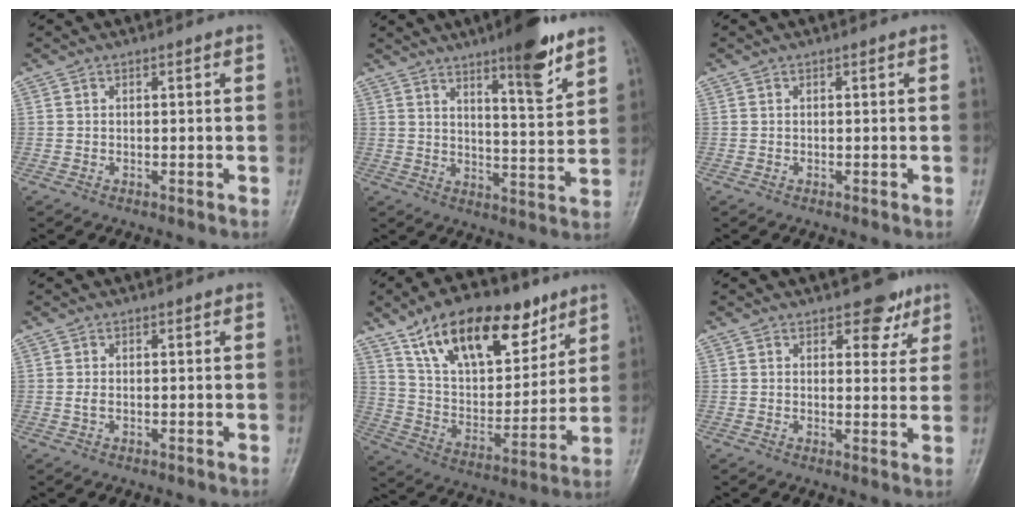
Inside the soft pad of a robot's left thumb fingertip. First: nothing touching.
{"total": 11.2, "force": [7.5, 2.0, 8.2], "torque": [-0.106, -0.051, 0.111]}
{"total": 0.0}
{"total": 1.2, "force": [0.2, 0.6, 1.1], "torque": [-0.024, 0.003, 0.008]}
{"total": 22.6, "force": [13.6, 11.2, 14.1], "torque": [-0.190, -0.041, 0.242]}
{"total": 5.6, "force": [3.7, 3.1, 2.8], "torque": [-0.003, -0.019, 0.048]}